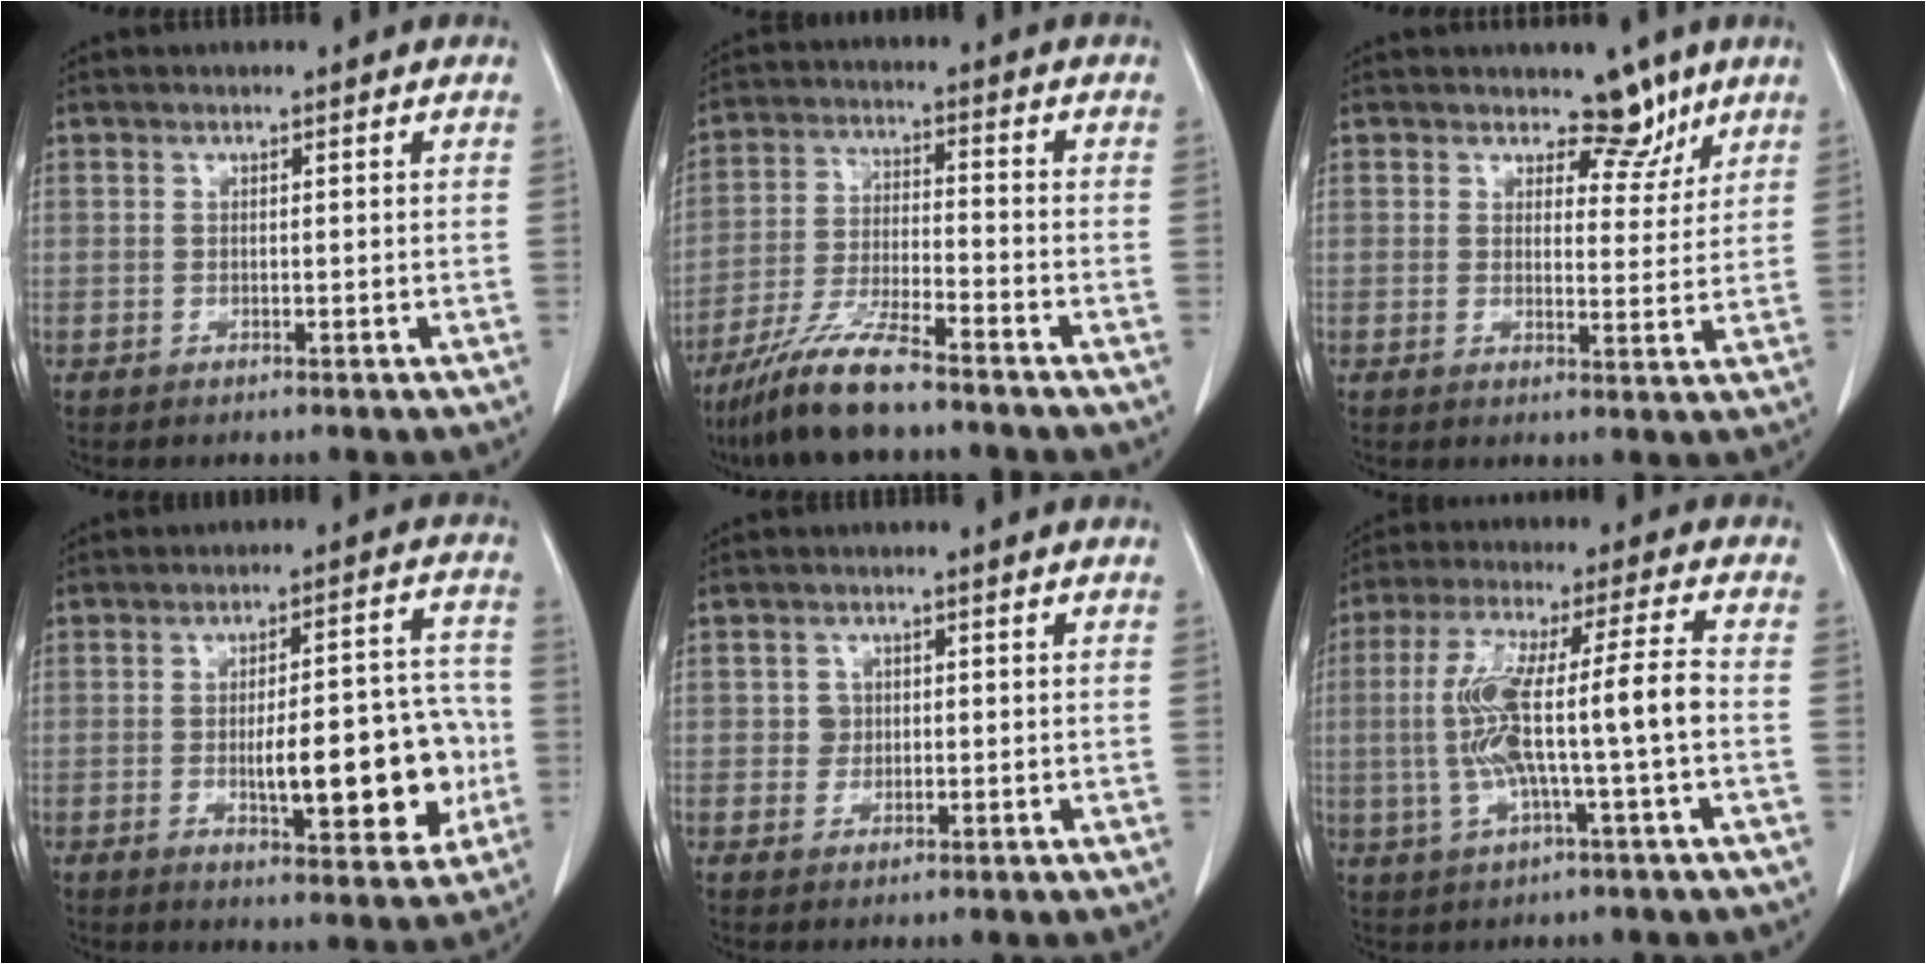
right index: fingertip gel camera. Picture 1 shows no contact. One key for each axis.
{"total": 9.8, "fx": -7.7, "fy": 0.7, "fz": 5.9, "tx": -0.120, "ty": -0.024, "tz": -0.147}
{"total": 5.3, "fx": 4.0, "fy": 2.7, "fz": 1.9, "tx": -0.004, "ty": -0.005, "tz": 0.058}
{"total": 14.2, "fx": -2.6, "fy": 4.3, "fz": 13.3, "tx": -0.177, "ty": 0.022, "tz": -0.026}
{"total": 2.3, "fx": 0.2, "fy": 2.2, "fz": 0.7, "tx": -0.004, "ty": 0.006, "tz": 0.006}
{"total": 12.5, "fx": -1.2, "fy": 0.7, "fz": 12.4, "tx": -0.243, "ty": 0.026, "tz": -0.020}